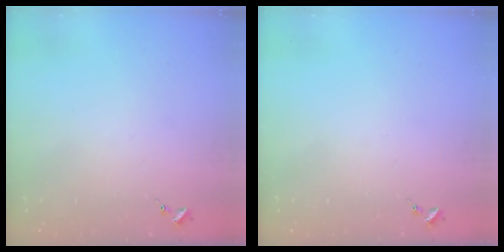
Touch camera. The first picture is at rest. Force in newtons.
{"total": 0.0}